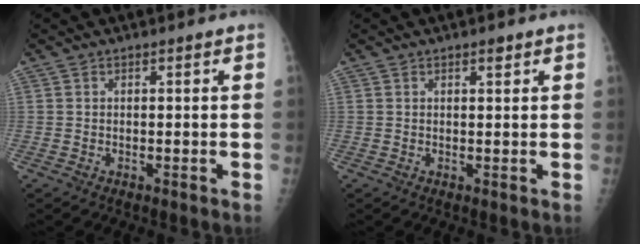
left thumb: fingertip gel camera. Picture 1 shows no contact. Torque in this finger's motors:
{"motor_torque": [-0.20, 0.02, 0.08, 0.17, 0.00]}